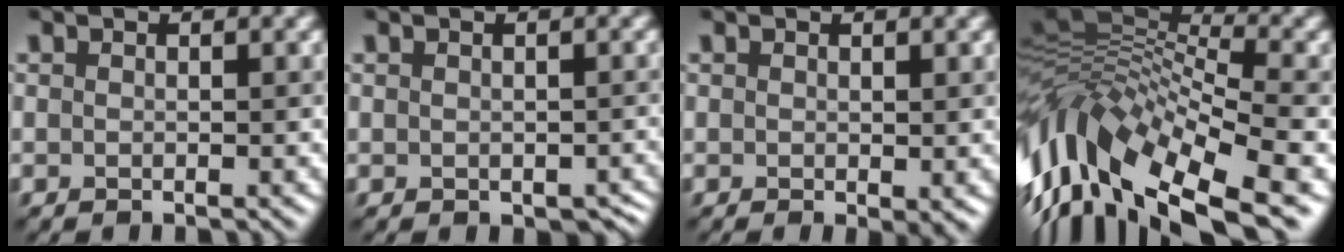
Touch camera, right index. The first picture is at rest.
{"total": 2.2, "force": [-1.1, 1.3, 1.4], "torque": [-0.014, -0.012, 0.005]}
{"total": 1.2, "force": [-0.2, 0.0, 1.2], "torque": [-0.013, -0.001, 0.008]}
{"total": 13.1, "force": [-4.7, 5.6, 10.8], "torque": [-0.219, 0.024, -0.085]}